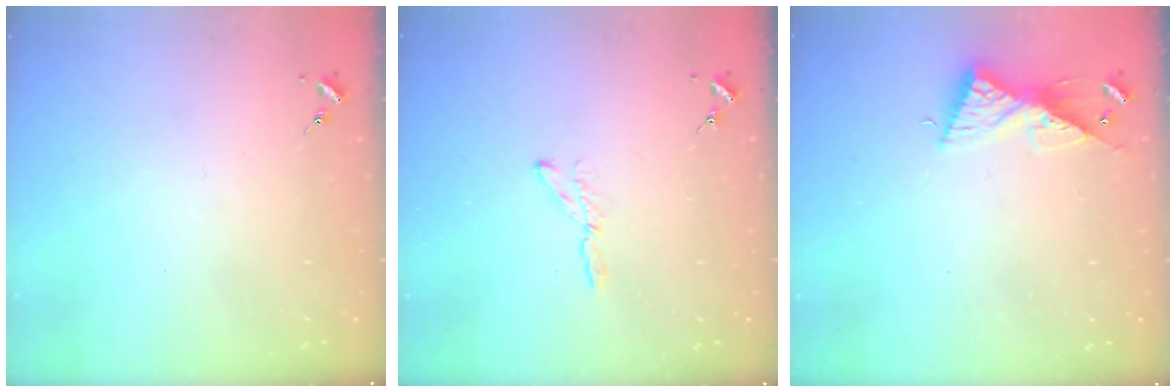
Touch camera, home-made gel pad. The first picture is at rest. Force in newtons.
{"total": 3.9, "press": 3.8, "slide": 0.4}
{"total": 9.1, "press": 9.1, "slide": 0.4}